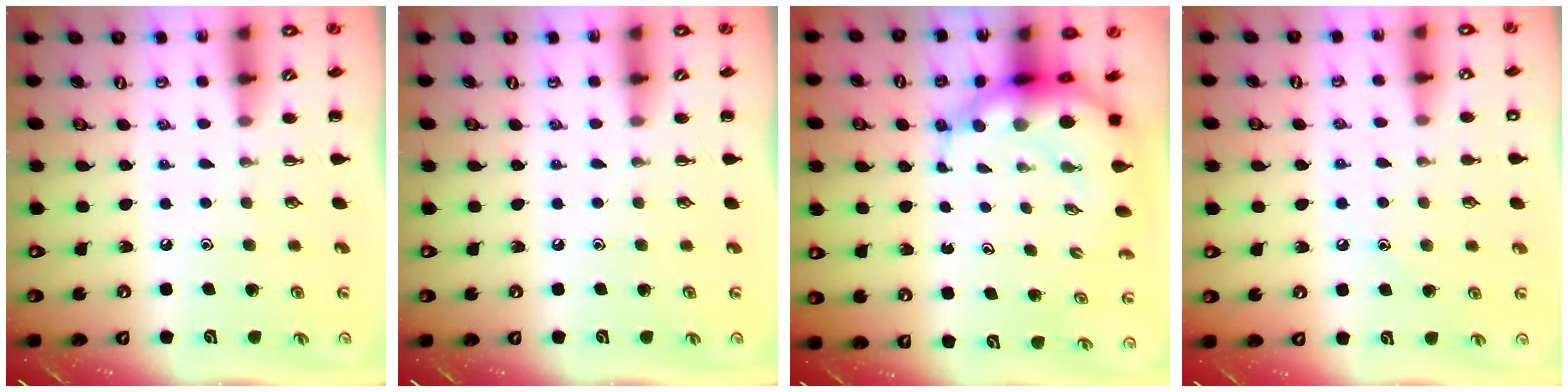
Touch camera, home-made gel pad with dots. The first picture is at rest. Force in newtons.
{"total": 0.0}
{"total": 9.2, "press": 8.8, "slide": 2.8}
{"total": 7.7, "press": 7.4, "slide": 2.1}